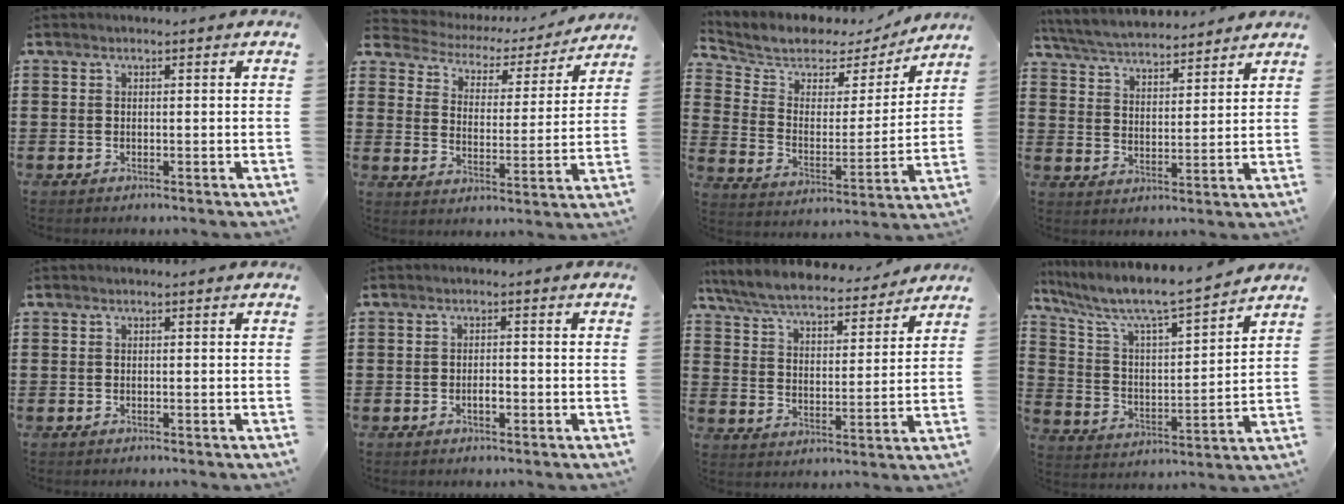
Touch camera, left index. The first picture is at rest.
{"total": 3.7, "force": [3.6, 0.6, -0.3], "torque": [-0.023, -0.034, 0.055]}
{"total": 5.8, "force": [5.2, 2.6, 0.8], "torque": [-0.057, -0.036, 0.085]}
{"total": 5.3, "force": [5.3, 0.3, 0.7], "torque": [-0.039, -0.028, 0.092]}
{"total": 0.0}
{"total": 1.7, "force": [-0.5, 0.6, 1.5], "torque": [-0.029, 0.001, -0.009]}
{"total": 7.0, "force": [6.5, 0.8, 2.3], "torque": [-0.074, -0.037, 0.114]}
{"total": 7.1, "force": [6.3, 0.7, 3.2], "torque": [-0.092, -0.049, 0.099]}